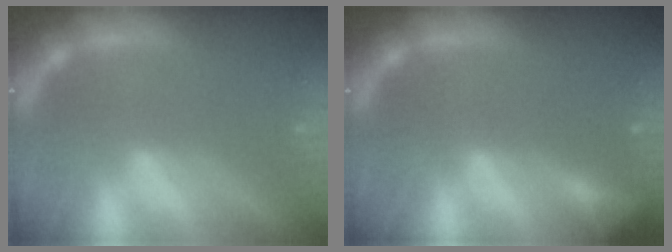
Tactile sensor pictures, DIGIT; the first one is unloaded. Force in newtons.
{"total": 2.4}